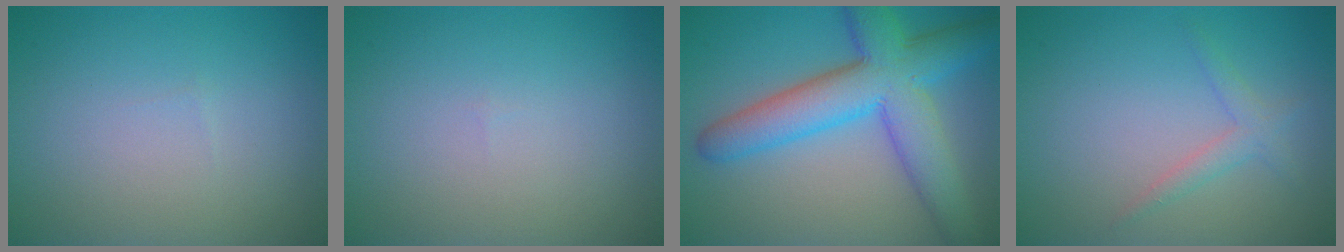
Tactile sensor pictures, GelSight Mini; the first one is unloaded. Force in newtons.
{"total": 0.0}
{"total": 9.0, "press": 9.0, "slide": 0.2}
{"total": 1.7, "press": 1.7, "slide": 0.1}